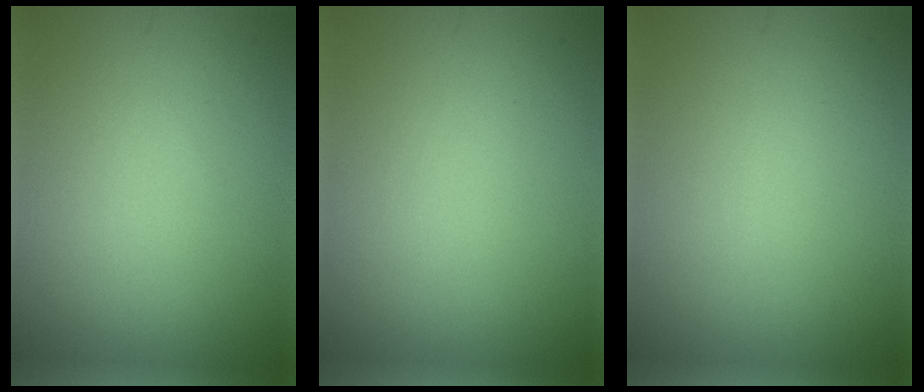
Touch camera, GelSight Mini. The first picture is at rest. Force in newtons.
{"total": 0.0}
{"total": 0.0}